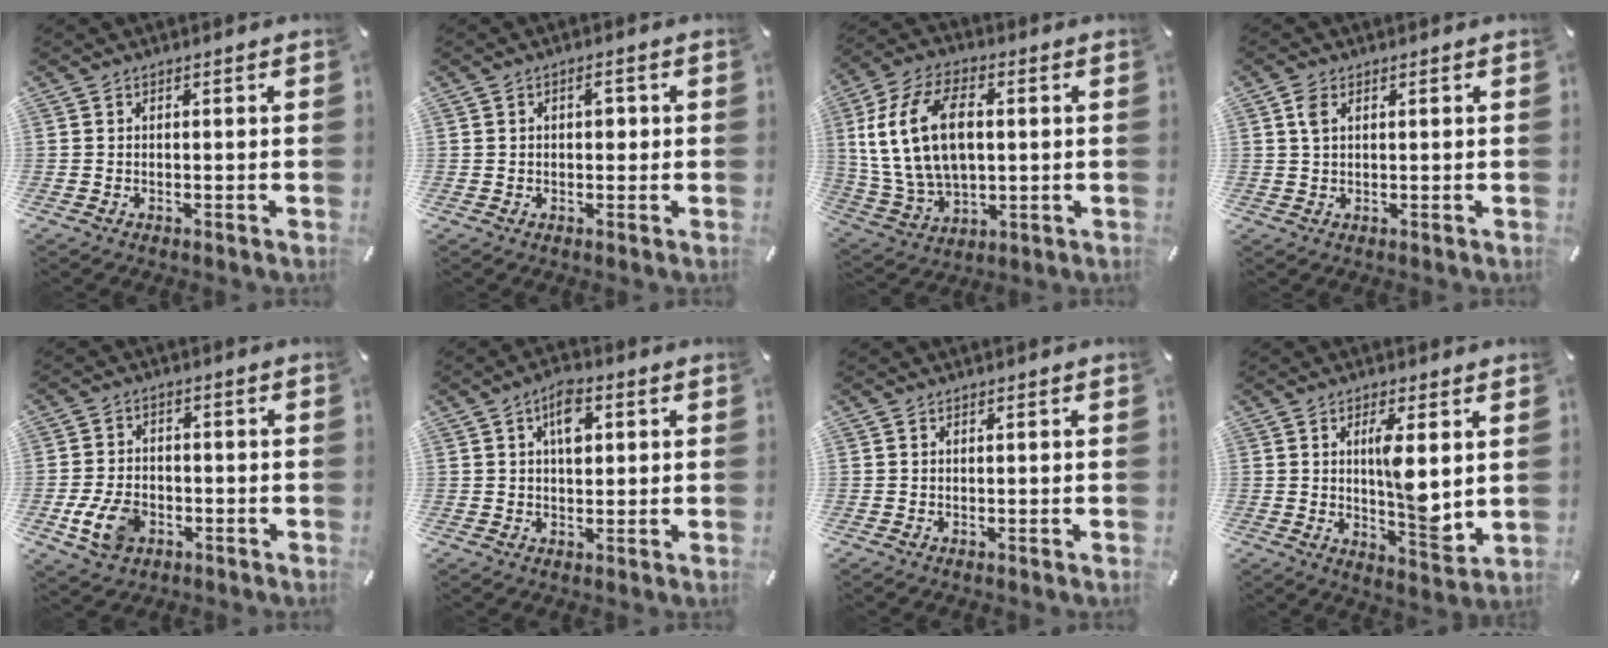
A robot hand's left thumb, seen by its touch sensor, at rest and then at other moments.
{"total": 2.7, "force": [0.3, 1.6, 2.1], "torque": [-0.027, 0.003, -0.001]}
{"total": 16.7, "force": [2.5, 10.9, 12.3], "torque": [-0.275, 0.010, 0.043]}
{"total": 3.1, "force": [1.2, 1.7, 2.3], "torque": [-0.051, 0.005, 0.020]}
{"total": 8.6, "force": [-2.9, 6.1, 5.2], "torque": [-0.112, 0.007, -0.053]}
{"total": 6.6, "force": [1.9, 3.8, 5.1], "torque": [-0.072, 0.000, 0.027]}
{"total": 0.0}
{"total": 10.0, "force": [2.3, 3.2, 9.2], "torque": [-0.139, -0.030, 0.030]}